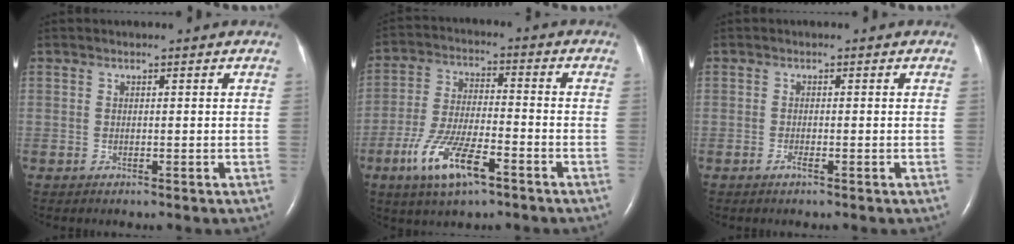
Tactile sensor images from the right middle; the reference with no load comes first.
{"total": 10.7, "force": [-5.8, 2.7, 8.6], "torque": [-0.174, -0.009, -0.105]}
{"total": 0.8, "force": [-0.5, 0.0, 0.6], "torque": [-0.010, 0.000, -0.011]}